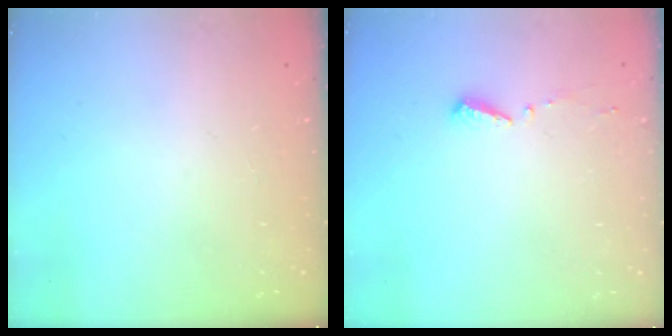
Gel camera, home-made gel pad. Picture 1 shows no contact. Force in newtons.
{"total": 3.5, "press": 3.5, "slide": 0.3}